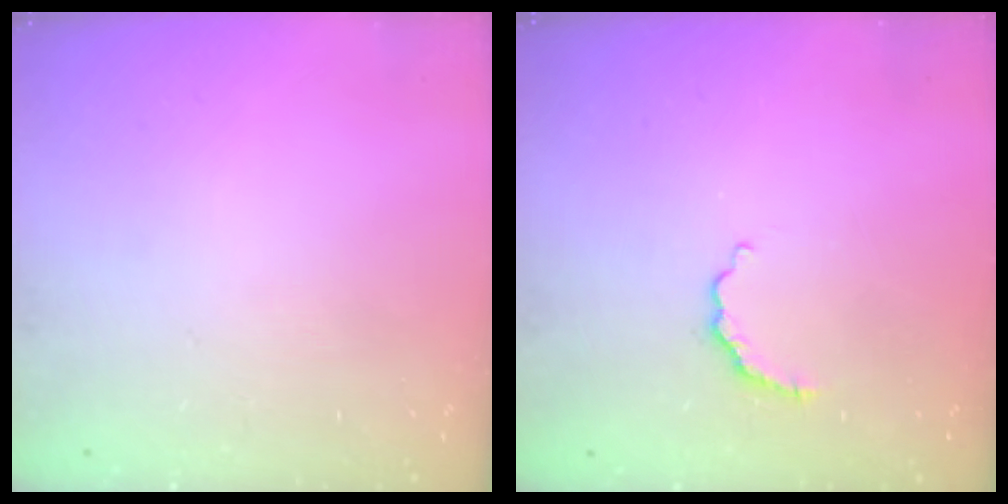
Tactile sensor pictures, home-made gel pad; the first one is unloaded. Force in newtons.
{"total": 3.5, "press": 3.4, "slide": 0.8}